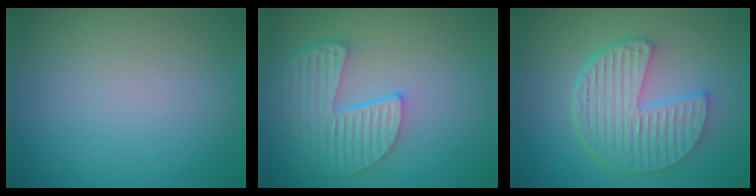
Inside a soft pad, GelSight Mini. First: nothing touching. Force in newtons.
{"total": 5.3, "press": 4.2, "slide": 3.2}
{"total": 6.3, "press": 4.6, "slide": 4.3}